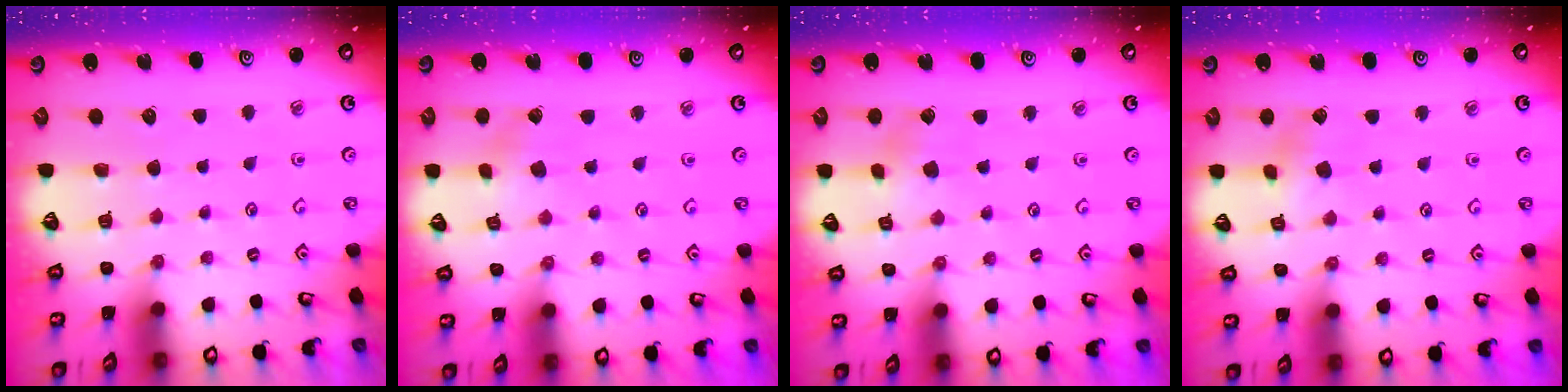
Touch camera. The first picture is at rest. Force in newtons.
{"total": 1.7, "press": 1.7, "slide": 0.3}
{"total": 2.8, "press": 2.8, "slide": 0.5}
{"total": 3.0, "press": 3.0, "slide": 0.4}